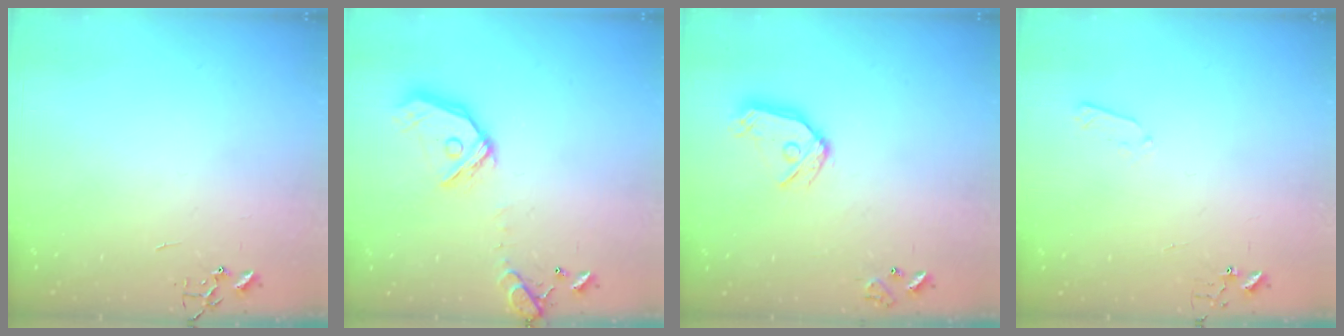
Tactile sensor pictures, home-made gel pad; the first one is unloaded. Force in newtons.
{"total": 16.5, "press": 16.3, "slide": 2.4}
{"total": 12.3, "press": 12.2, "slide": 1.5}
{"total": 3.4, "press": 3.4, "slide": 0.5}